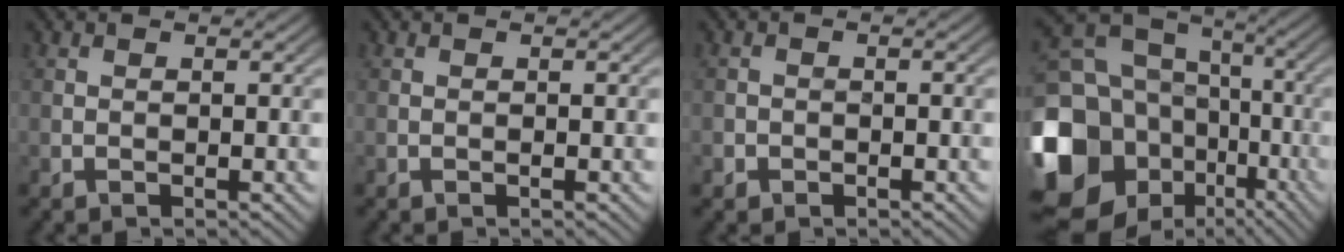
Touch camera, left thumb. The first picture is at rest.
{"total": 0.0}
{"total": 1.3, "force": [-0.7, 1.1, 0.2], "torque": [0.002, -0.003, -0.014]}
{"total": 20.9, "force": [-6.2, 17.1, 10.3], "torque": [-0.263, -0.040, -0.098]}